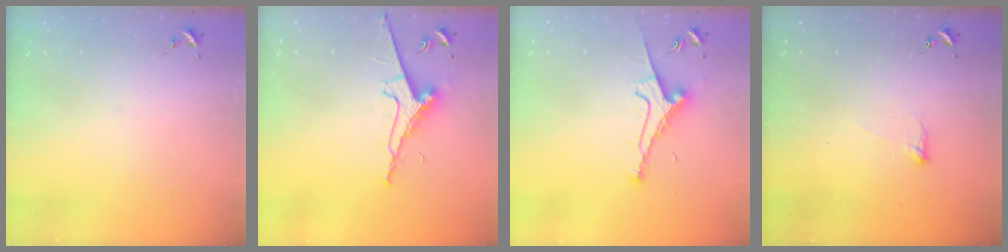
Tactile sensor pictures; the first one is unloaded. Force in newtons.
{"total": 9.5, "press": 9.4, "slide": 1.1}
{"total": 9.3, "press": 9.2, "slide": 1.4}
{"total": 3.6, "press": 3.6, "slide": 0.5}